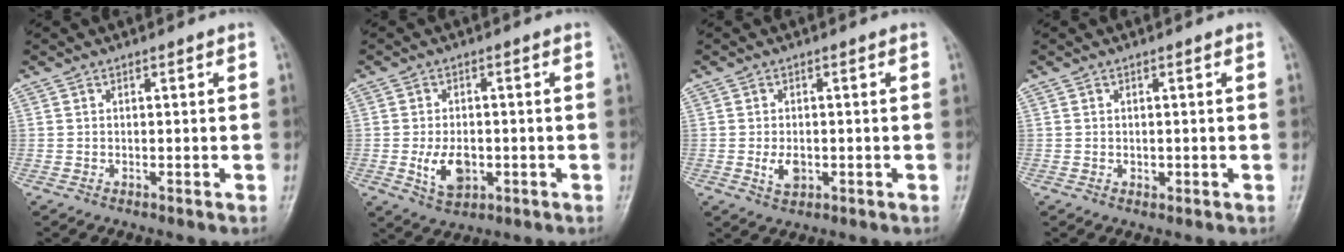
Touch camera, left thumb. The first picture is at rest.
{"total": 6.3, "force": [-1.3, 4.0, 4.7], "torque": [-0.075, -0.004, -0.017]}
{"total": 3.3, "force": [-0.6, 2.1, 2.4], "torque": [-0.041, -0.003, -0.007]}
{"total": 0.8, "force": [0.0, 0.7, 0.5], "torque": [-0.004, 0.000, 0.000]}